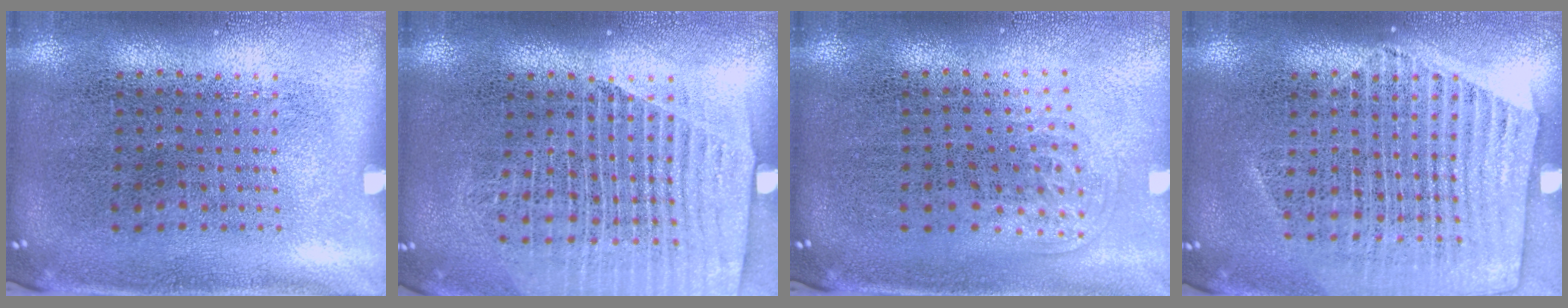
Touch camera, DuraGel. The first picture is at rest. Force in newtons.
{"total": 1.7, "press": 1.6, "slide": 0.6}
{"total": 0.9, "press": 0.6, "slide": 0.7}
{"total": 1.4, "press": 1.3, "slide": 0.5}